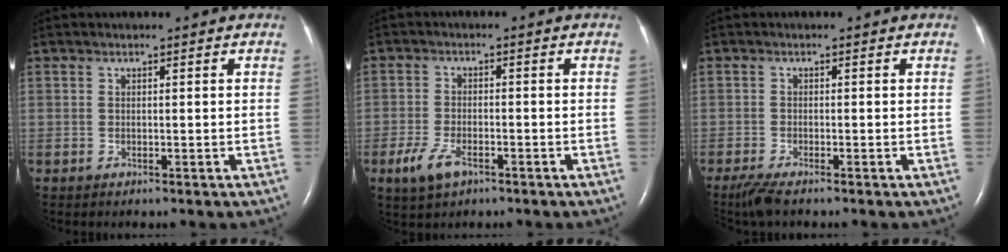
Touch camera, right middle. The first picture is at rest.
{"total": 5.0, "force": [-2.8, 2.2, 3.5], "torque": [-0.081, -0.006, -0.050]}
{"total": 3.2, "force": [-2.5, 0.3, 2.0], "torque": [-0.047, -0.011, -0.047]}